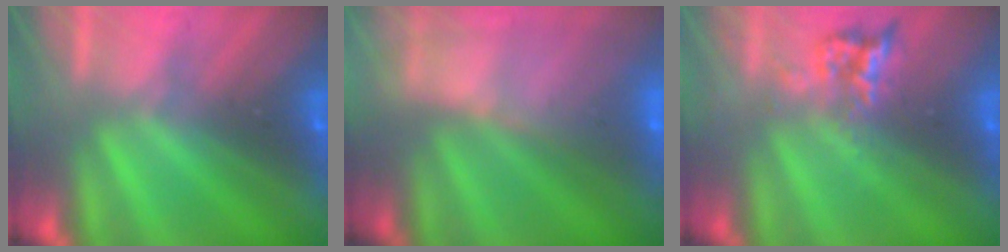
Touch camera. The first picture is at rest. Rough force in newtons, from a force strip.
{"total": 6.6}
{"total": 2.3}